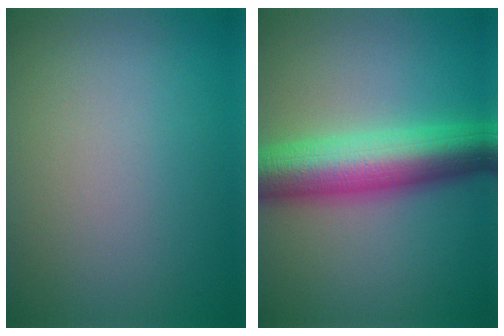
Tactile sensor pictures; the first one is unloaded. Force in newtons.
{"total": 9.8, "press": 9.8, "slide": 0.1}